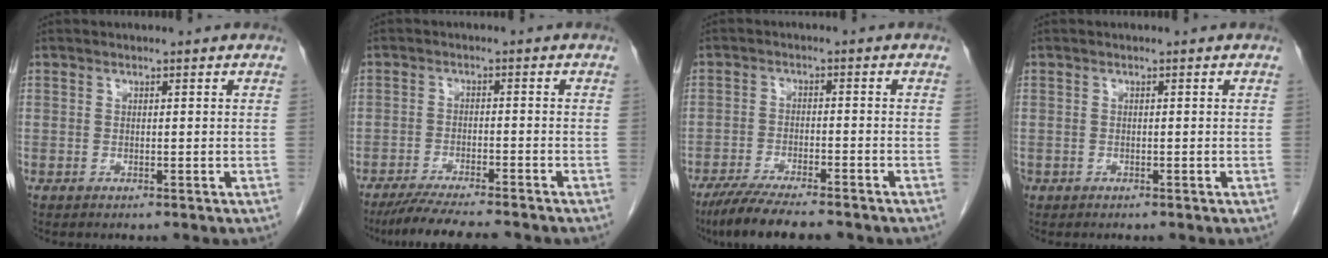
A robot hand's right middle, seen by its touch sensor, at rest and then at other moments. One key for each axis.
{"total": 9.4, "fx": -8.2, "fy": 0.4, "fz": 4.6, "tx": -0.072, "ty": -0.025, "tz": -0.130}
{"total": 10.0, "fx": -8.2, "fy": 1.4, "fz": 5.5, "tx": -0.089, "ty": -0.023, "tz": -0.130}
{"total": 0.5, "fx": -0.3, "fy": 0.4, "fz": 0.0, "tx": -0.005, "ty": 0.004, "tz": -0.006}